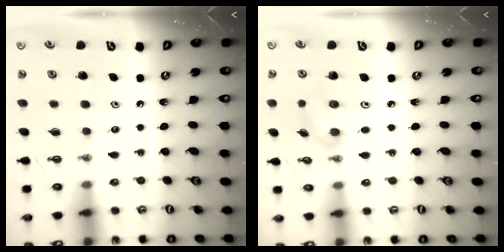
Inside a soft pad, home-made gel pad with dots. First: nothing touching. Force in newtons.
{"total": 5.7, "press": 5.5, "slide": 1.6}